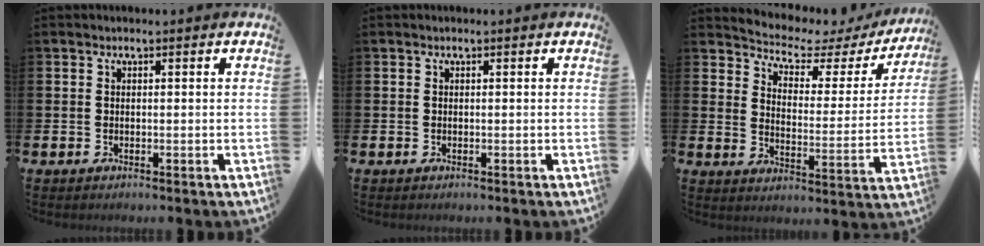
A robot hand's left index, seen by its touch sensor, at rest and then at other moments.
{"total": 0.0}
{"total": 4.1, "force": [3.6, 1.6, 1.1], "torque": [-0.052, -0.029, 0.052]}